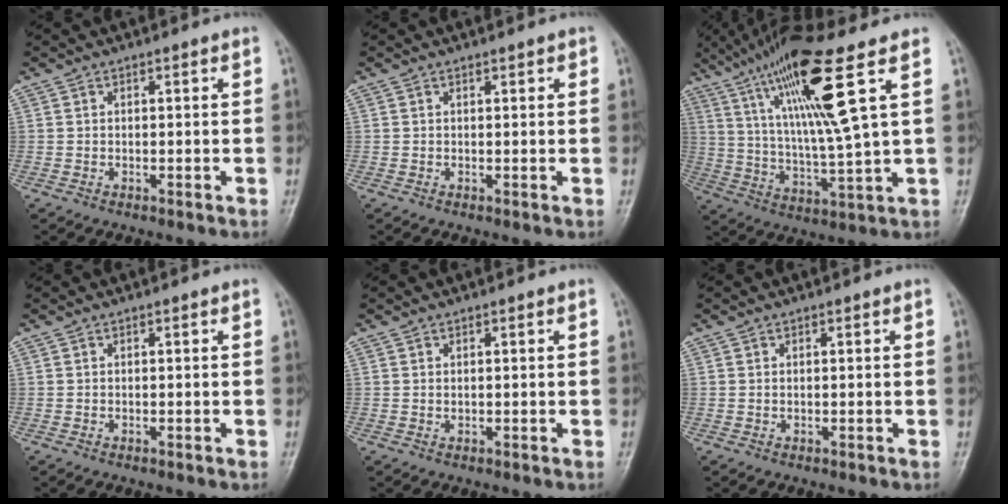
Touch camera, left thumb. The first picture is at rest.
{"total": 1.2, "force": [0.6, 0.5, 0.8], "torque": [-0.007, 0.000, 0.006]}
{"total": 19.0, "force": [8.5, 1.6, 16.9], "torque": [-0.320, -0.023, 0.152]}
{"total": 0.0}
{"total": 1.1, "force": [0.4, 0.6, 0.8], "torque": [-0.014, 0.000, 0.009]}
{"total": 0.6, "force": [0.2, 0.3, 0.5], "torque": [-0.007, 0.001, 0.005]}